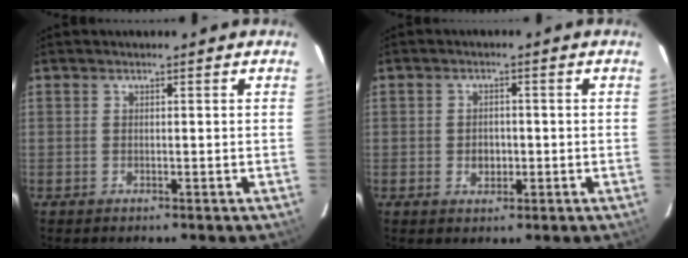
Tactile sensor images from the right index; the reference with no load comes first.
{"total": 3.1, "force": [-0.6, 2.5, 1.7], "torque": [-0.029, 0.002, -0.006]}